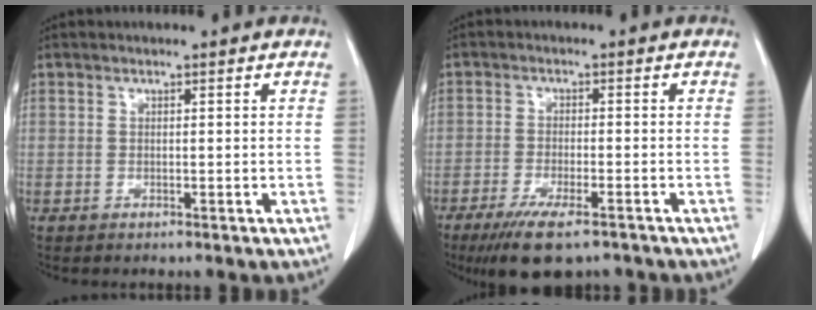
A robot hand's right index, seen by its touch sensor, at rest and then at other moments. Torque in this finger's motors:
{"motor_torque": [0.61, -0.58, 0.22, 0.08]}